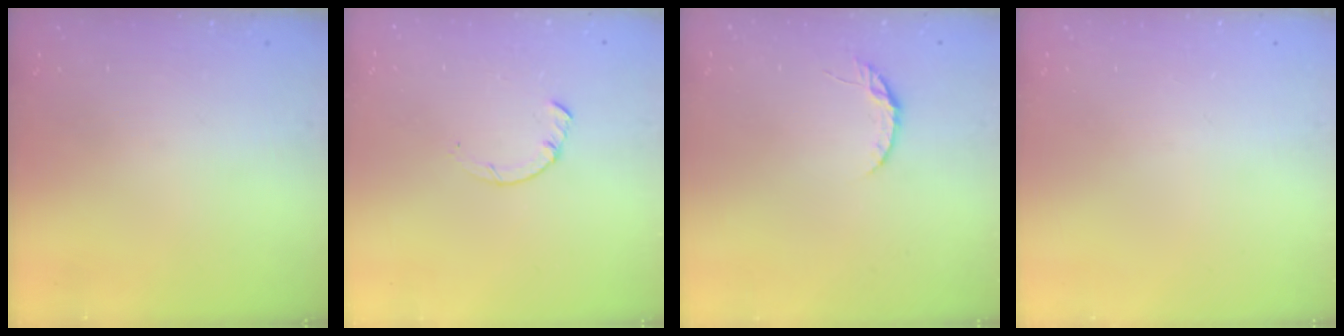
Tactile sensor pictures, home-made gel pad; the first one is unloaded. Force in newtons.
{"total": 1.4, "press": 1.4, "slide": 0.2}
{"total": 3.8, "press": 3.8, "slide": 0.4}
{"total": 0.0}